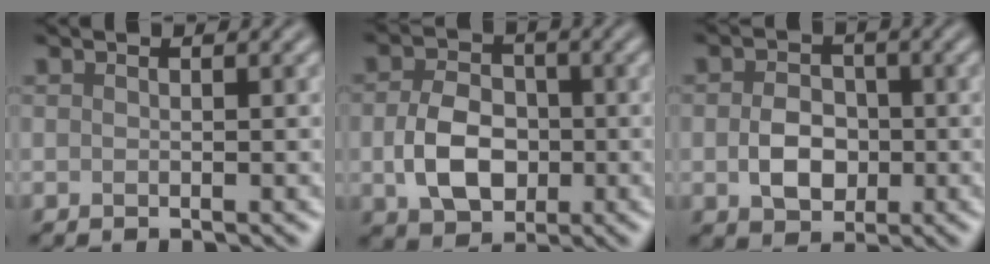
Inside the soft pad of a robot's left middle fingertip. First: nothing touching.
{"total": 5.3, "force": [-0.8, 3.8, 3.6], "torque": [-0.075, -0.004, -0.014]}
{"total": 3.8, "force": [-0.6, 2.8, 2.4], "torque": [-0.044, 0.000, -0.014]}